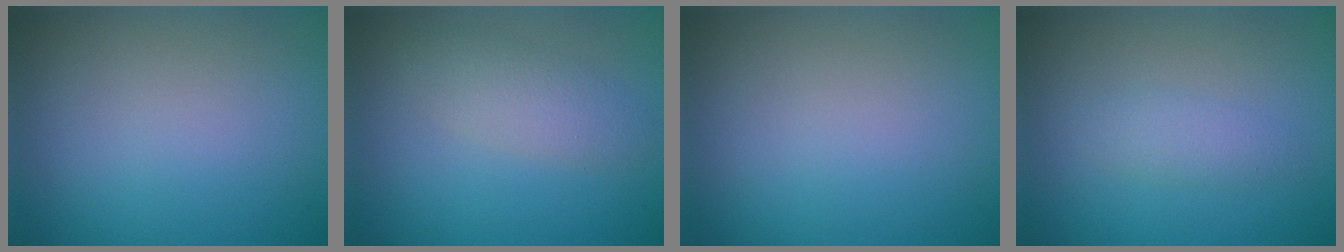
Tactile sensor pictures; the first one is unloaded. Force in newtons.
{"total": 2.8, "press": 2.8, "slide": 0.1}
{"total": 0.0}
{"total": 1.7, "press": 1.7, "slide": 0.0}